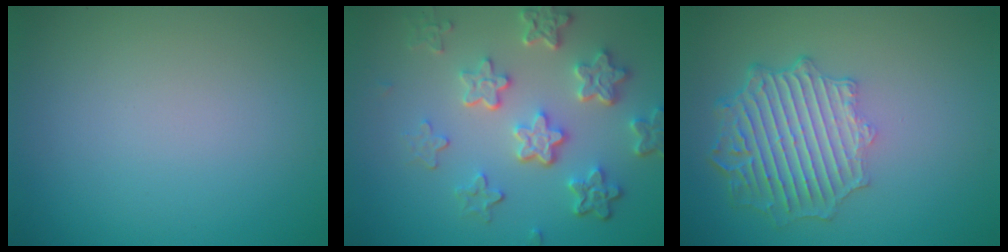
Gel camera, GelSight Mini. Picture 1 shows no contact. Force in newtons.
{"total": 5.8, "press": 4.4, "slide": 3.8}
{"total": 6.4, "press": 4.9, "slide": 4.1}